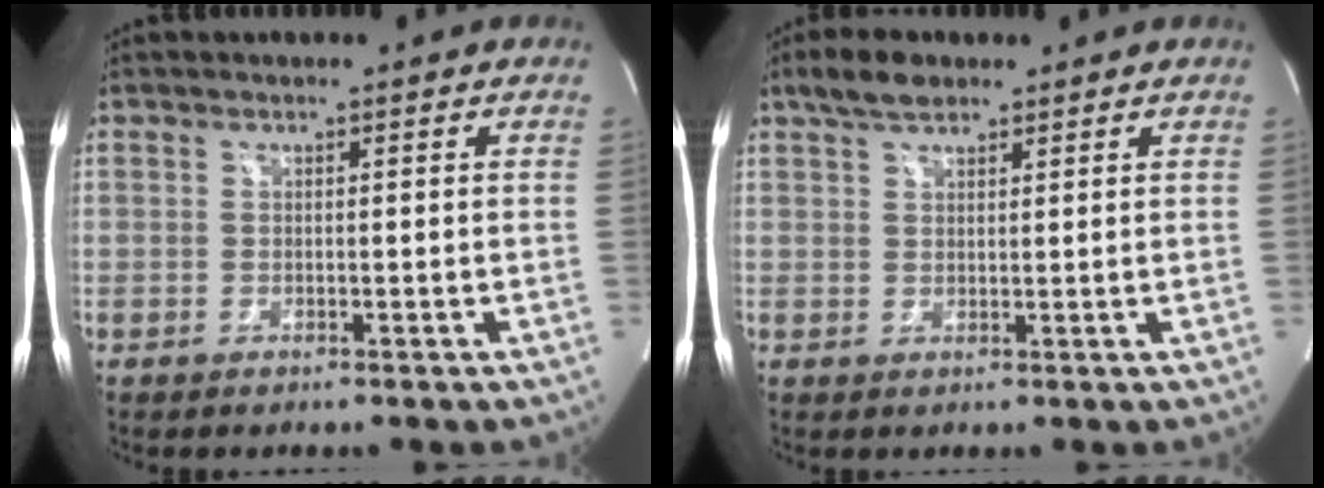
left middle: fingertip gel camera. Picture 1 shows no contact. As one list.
[{"total": 4.4, "force": [3.3, 1.8, 2.4], "torque": [-0.055, 0.015, 0.062]}]